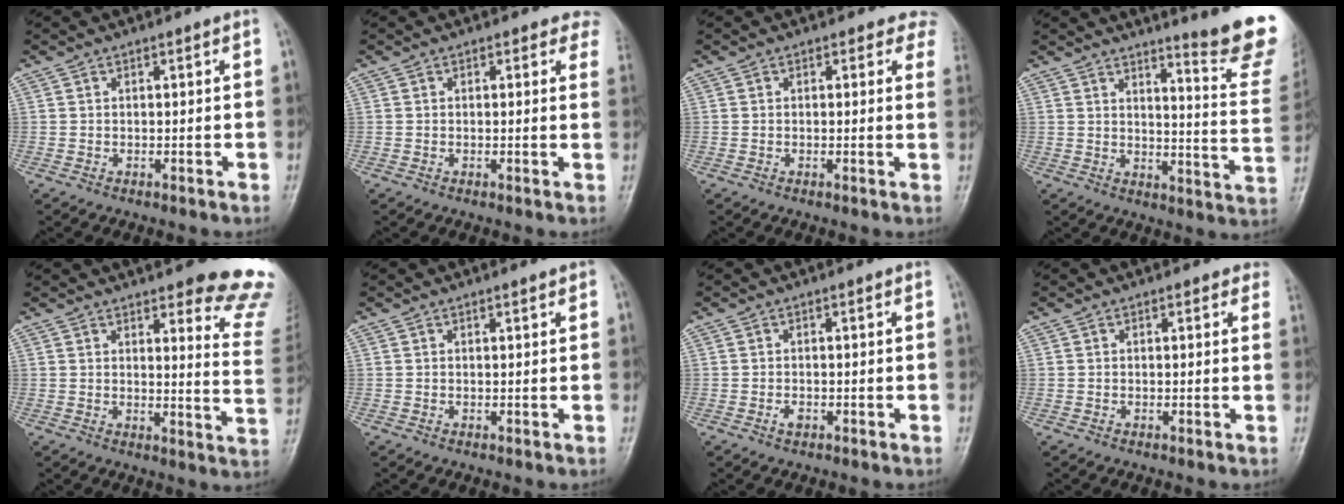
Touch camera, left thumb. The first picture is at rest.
{"total": 4.1, "force": [3.4, 2.0, 0.9], "torque": [0.025, -0.012, 0.012]}
{"total": 4.2, "force": [3.4, 2.3, 1.0], "torque": [0.026, -0.010, 0.010]}
{"total": 16.1, "force": [13.2, 0.5, 9.2], "torque": [-0.096, -0.141, 0.158]}
{"total": 14.8, "force": [12.7, 2.7, 7.2], "torque": [-0.047, -0.110, 0.125]}
{"total": 0.8, "force": [0.6, 0.2, 0.5], "torque": [-0.006, -0.001, 0.006]}
{"total": 1.1, "force": [-0.4, 0.7, 0.8], "torque": [-0.011, 0.001, -0.007]}
{"total": 2.3, "force": [2.0, 1.1, 0.7], "torque": [0.013, -0.006, 0.002]}